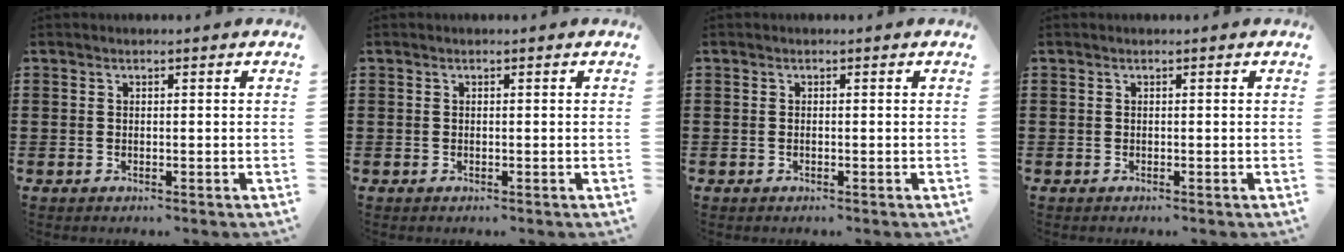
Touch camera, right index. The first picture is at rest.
{"total": 0.0}
{"total": 0.0}
{"total": 0.0}